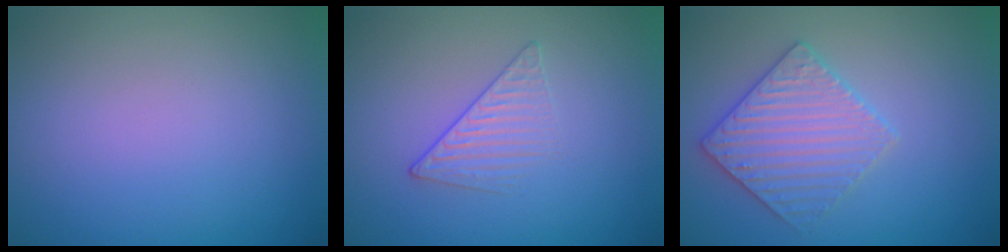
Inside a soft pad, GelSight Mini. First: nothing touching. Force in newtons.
{"total": 1.6, "press": 1.0, "slide": 1.2}
{"total": 3.5, "press": 3.5, "slide": 0.4}